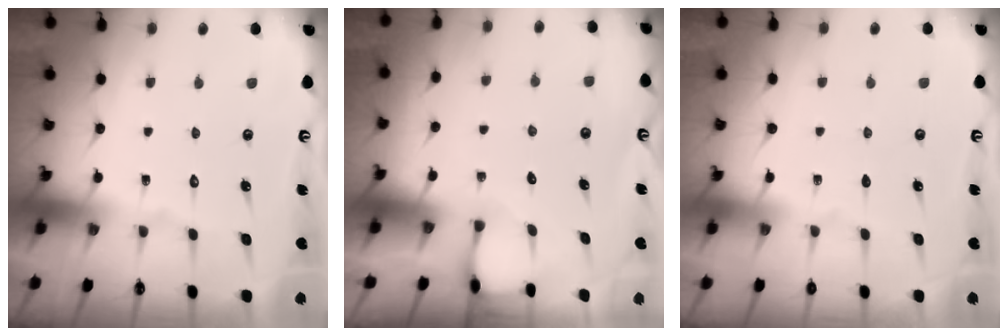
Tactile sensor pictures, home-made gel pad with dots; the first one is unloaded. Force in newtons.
{"total": 2.0, "press": 2.0, "slide": 0.3}
{"total": 0.5, "press": 0.2, "slide": 0.5}